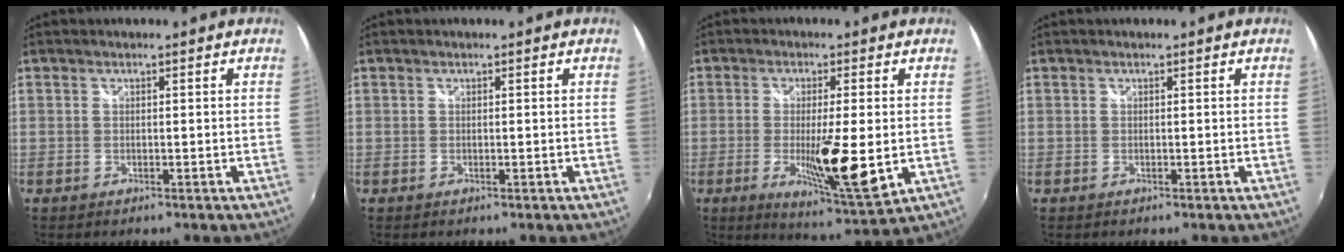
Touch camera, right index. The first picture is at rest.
{"total": 0.0}
{"total": 11.9, "force": [-1.9, 1.9, 11.6], "torque": [-0.200, -0.028, -0.031]}
{"total": 0.0}